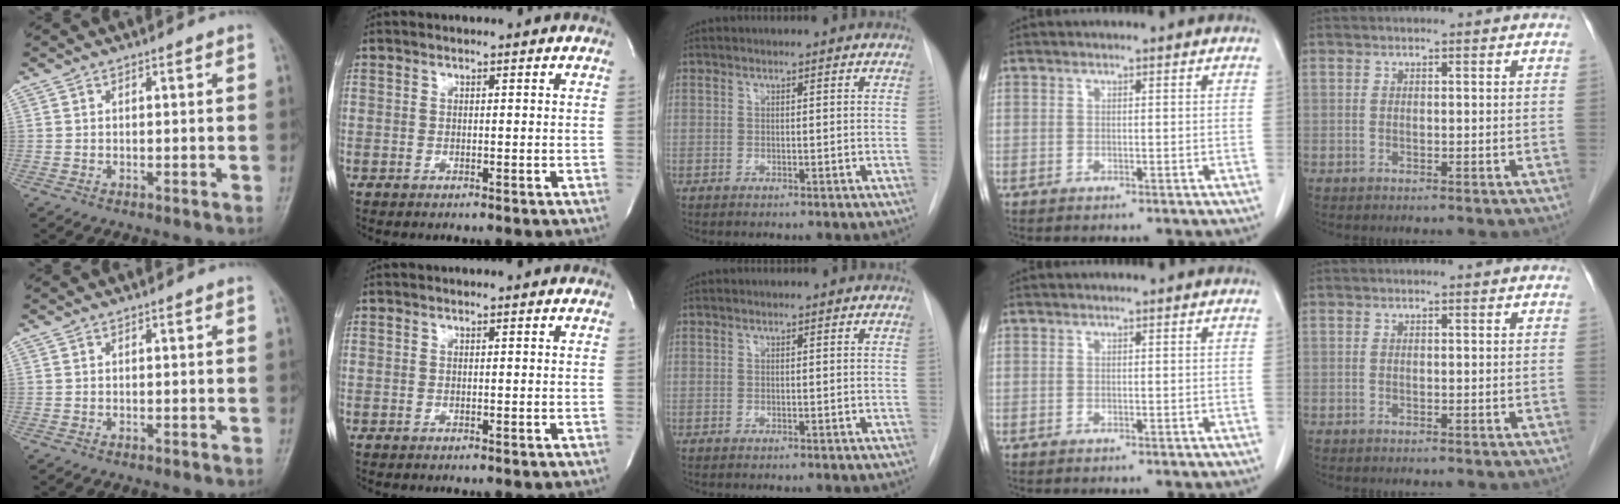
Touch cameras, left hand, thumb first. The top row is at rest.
{}